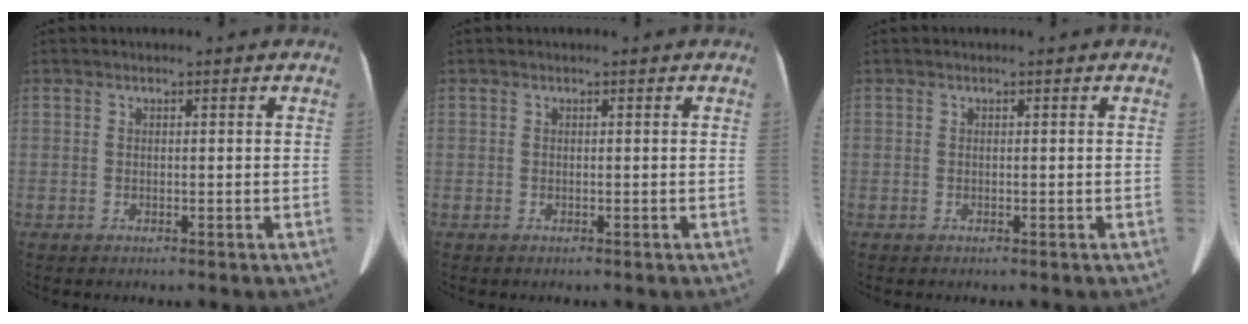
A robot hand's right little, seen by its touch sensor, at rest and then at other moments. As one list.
[{"total": 0.0}, {"total": 0.0}]